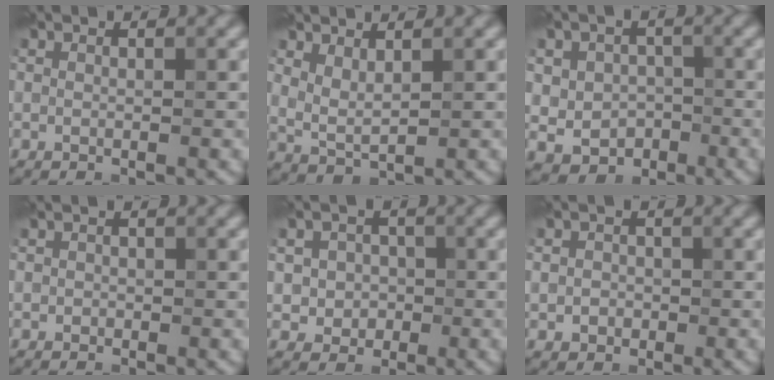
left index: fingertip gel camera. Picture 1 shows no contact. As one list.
[{"total": 2.2, "force": [1.4, 0.7, 1.5], "torque": [-0.035, -0.006, 0.032]}, {"total": 4.6, "force": [-0.4, 4.1, 1.9], "torque": [-0.014, 0.001, -0.022]}, {"total": 0.6, "force": [-0.1, 0.6, 0.1], "torque": [0.003, -0.004, -0.005]}, {"total": 3.8, "force": [0.0, 3.6, 1.4], "torque": [-0.005, 0.011, -0.017]}, {"total": 1.8, "force": [-0.2, 1.7, 0.5], "torque": [0.002, -0.003, -0.004]}]